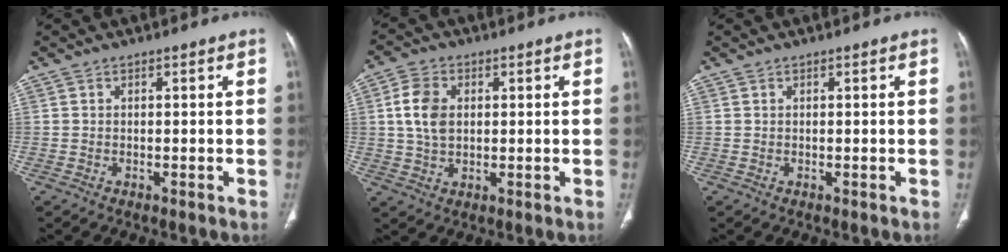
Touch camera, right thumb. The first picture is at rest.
{"total": 6.9, "force": [1.1, 4.7, 4.9], "torque": [-0.093, 0.004, 0.021]}
{"total": 0.0}